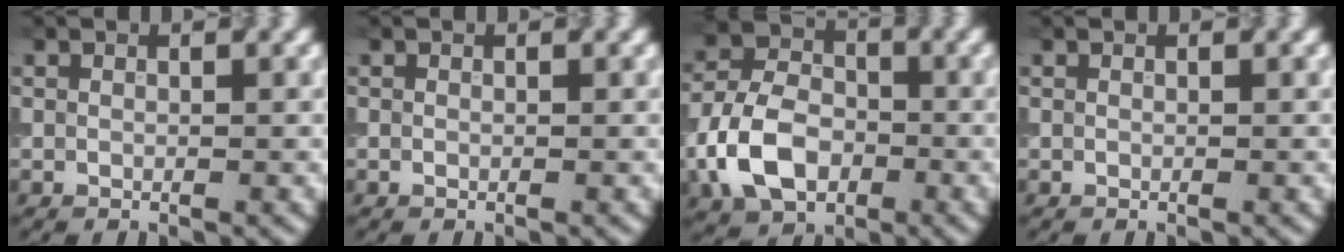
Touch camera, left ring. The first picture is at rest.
{"total": 0.0}
{"total": 7.7, "force": [-2.6, 5.3, 4.9], "torque": [-0.099, 0.004, -0.058]}
{"total": 0.0}